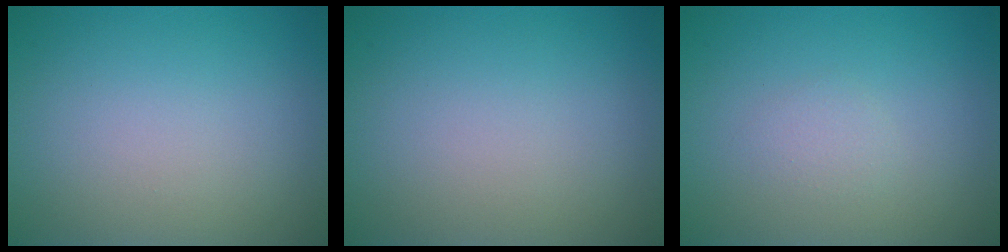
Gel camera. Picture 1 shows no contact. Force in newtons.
{"total": 0.0}
{"total": 1.0, "press": 1.0, "slide": 0.1}